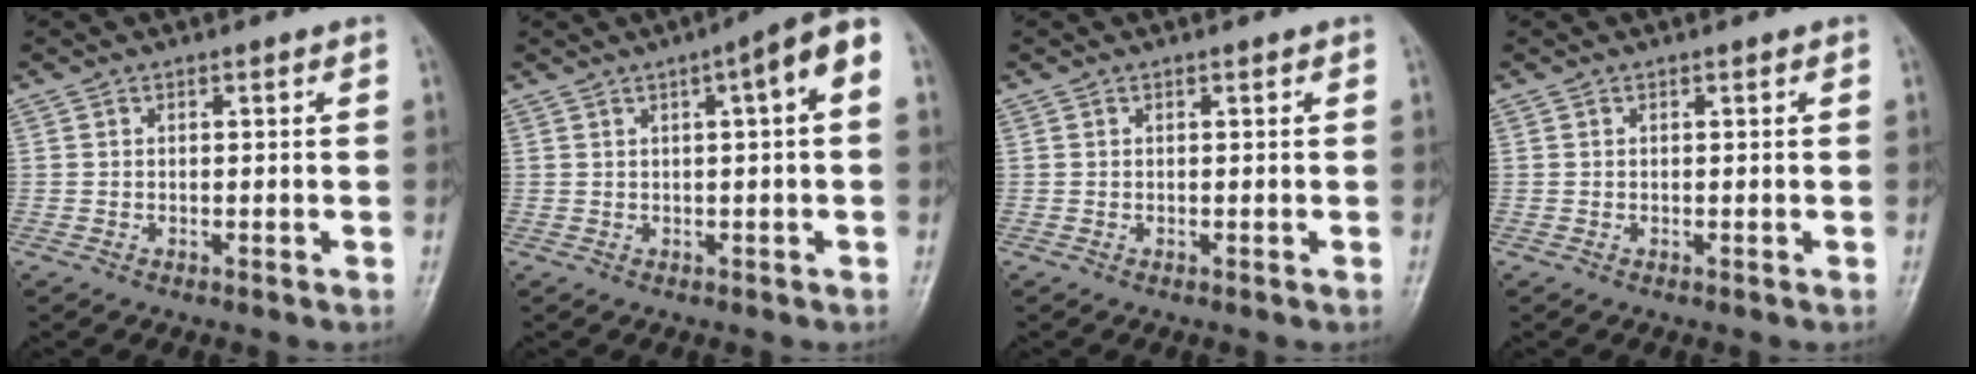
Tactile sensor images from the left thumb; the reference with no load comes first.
{"total": 7.0, "force": [1.6, 1.3, 6.7], "torque": [-0.094, 0.024, 0.015]}
{"total": 0.0}
{"total": 0.0}